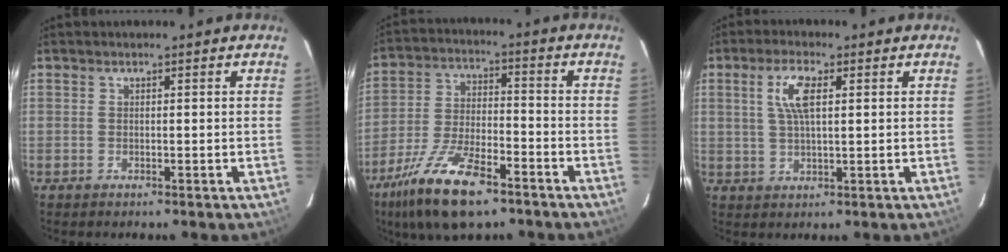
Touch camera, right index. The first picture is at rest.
{"total": 16.0, "force": [-10.5, 5.6, 10.6], "torque": [-0.224, -0.027, -0.193]}
{"total": 5.9, "force": [1.8, 1.9, 5.2], "torque": [-0.103, 0.008, 0.036]}